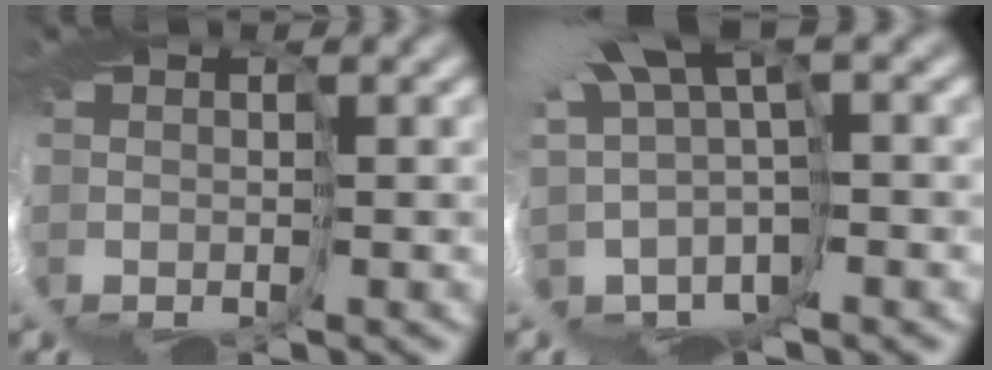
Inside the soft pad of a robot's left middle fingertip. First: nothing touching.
{"total": 8.1, "force": [1.2, 4.0, 6.9], "torque": [-0.167, -0.007, 0.028]}